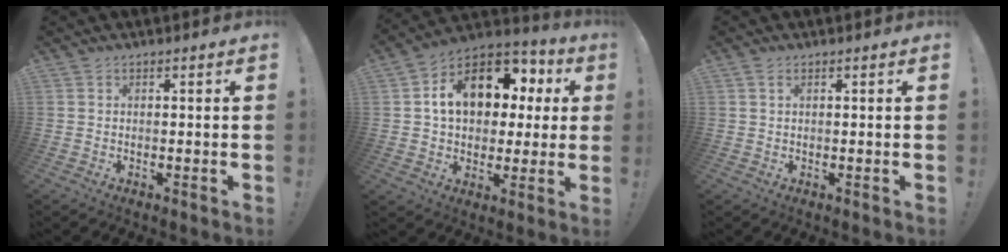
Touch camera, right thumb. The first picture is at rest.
{"total": 16.7, "force": [5.3, 11.5, 10.9], "torque": [-0.161, -0.016, 0.099]}
{"total": 1.1, "force": [0.5, 0.5, 0.9], "torque": [-0.019, 0.002, 0.008]}